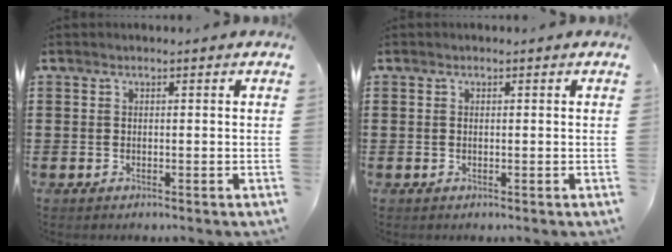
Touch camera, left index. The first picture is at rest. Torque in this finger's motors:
{"motor_torque": [-0.19, 0.15, -0.11, 0.00]}